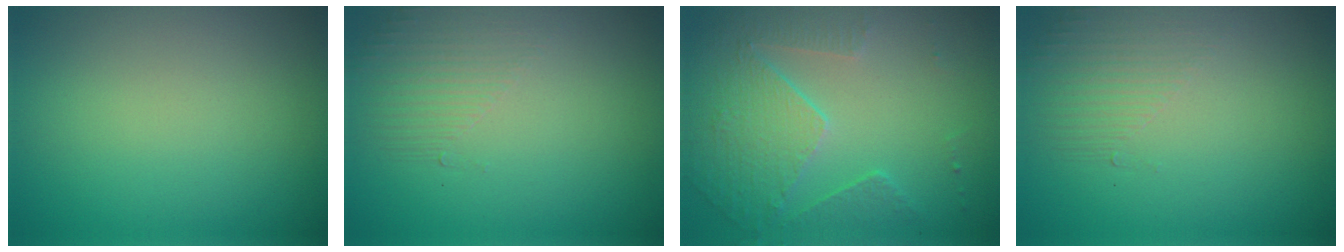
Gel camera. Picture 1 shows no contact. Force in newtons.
{"total": 1.6, "press": 0.4, "slide": 1.5}
{"total": 5.1, "press": 3.7, "slide": 3.6}
{"total": 1.6, "press": 0.4, "slide": 1.5}